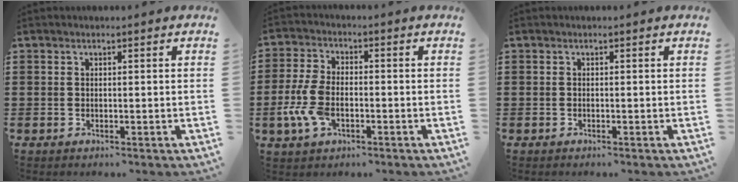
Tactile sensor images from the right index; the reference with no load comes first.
{"total": 6.8, "force": [-2.0, 3.9, 5.3], "torque": [-0.133, -0.003, -0.044]}
{"total": 0.0}